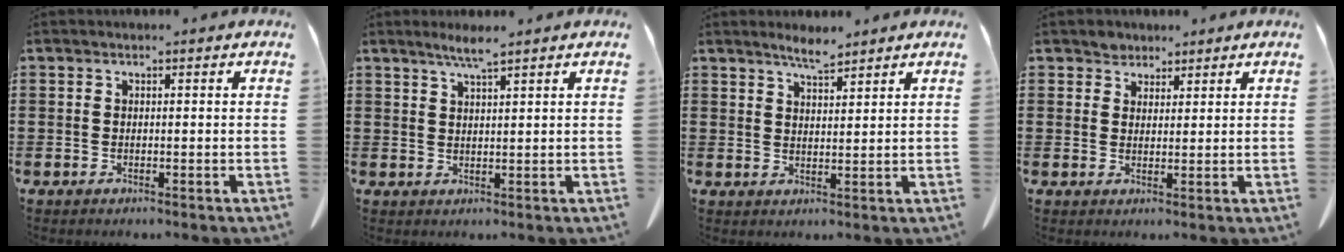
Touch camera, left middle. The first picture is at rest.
{"total": 3.3, "force": [2.5, 0.0, 2.1], "torque": [-0.046, -0.002, 0.045]}
{"total": 3.7, "force": [3.4, 0.3, 1.4], "torque": [-0.036, -0.008, 0.062]}
{"total": 2.4, "force": [2.1, 1.3, 0.1], "torque": [-0.010, 0.006, 0.042]}